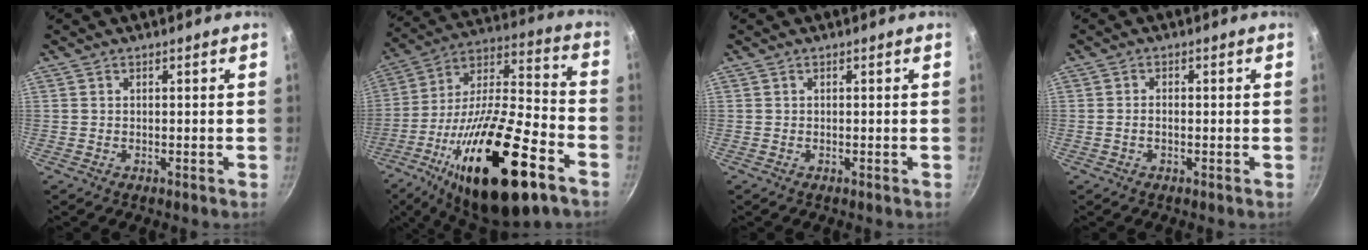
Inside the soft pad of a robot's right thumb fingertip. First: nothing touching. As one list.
[{"total": 30.7, "force": [-14.6, 10.7, 24.7], "torque": [-0.399, 0.054, -0.249]}, {"total": 0.0}, {"total": 1.4, "force": [-0.3, 0.8, 1.0], "torque": [-0.023, 0.008, -0.008]}]